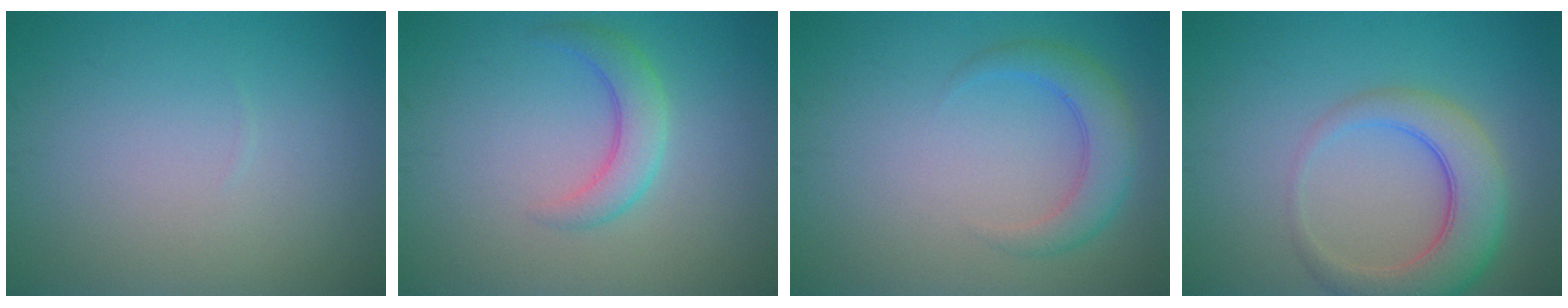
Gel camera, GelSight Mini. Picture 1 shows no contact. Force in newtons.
{"total": 2.9, "press": 2.9, "slide": 0.1}
{"total": 3.3, "press": 3.3, "slide": 0.2}
{"total": 5.6, "press": 5.6, "slide": 0.5}